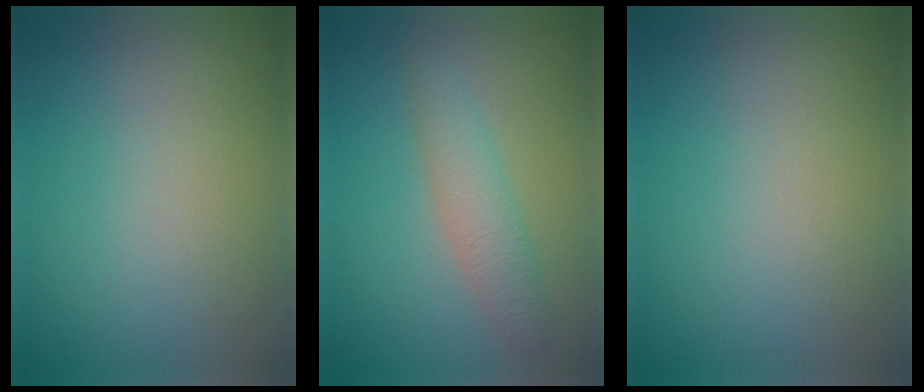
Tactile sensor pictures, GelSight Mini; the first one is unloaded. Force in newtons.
{"total": 2.6, "press": 2.6, "slide": 0.1}
{"total": 0.0}